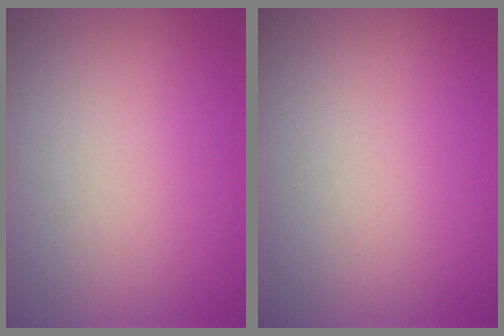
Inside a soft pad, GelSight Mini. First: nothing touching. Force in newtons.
{"total": 0.0}